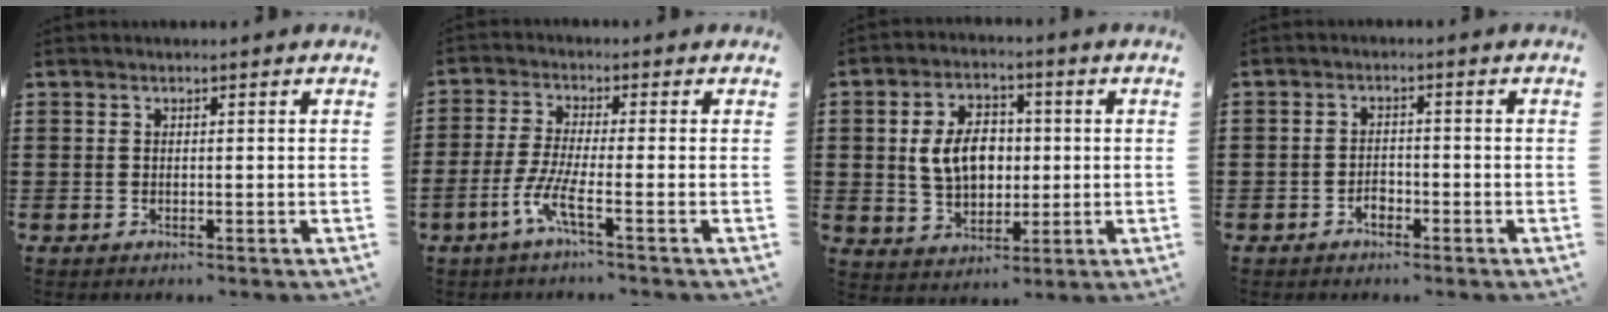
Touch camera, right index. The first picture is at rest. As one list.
[{"total": 5.1, "force": [-2.9, 0.2, 4.2], "torque": [-0.109, -0.016, -0.062]}, {"total": 7.8, "force": [0.6, 5.3, 5.6], "torque": [-0.117, 0.008, 0.002]}, {"total": 1.8, "force": [-1.3, 1.1, 0.6], "torque": [-0.015, 0.000, -0.027]}]